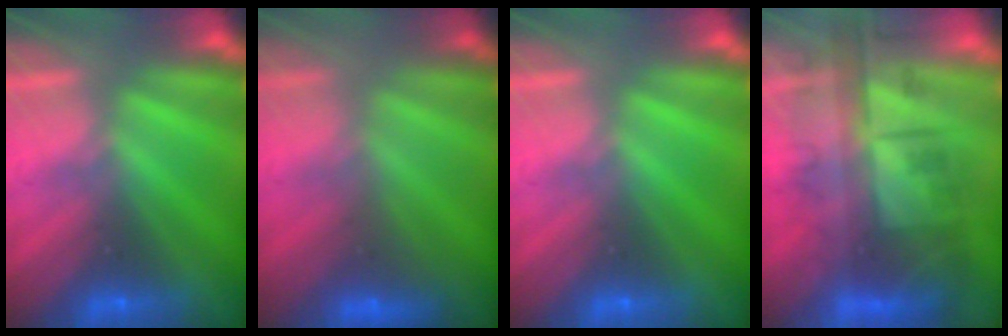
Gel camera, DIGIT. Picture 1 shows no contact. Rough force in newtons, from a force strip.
{"total": 2.8}
{"total": 0.0}
{"total": 10.2}